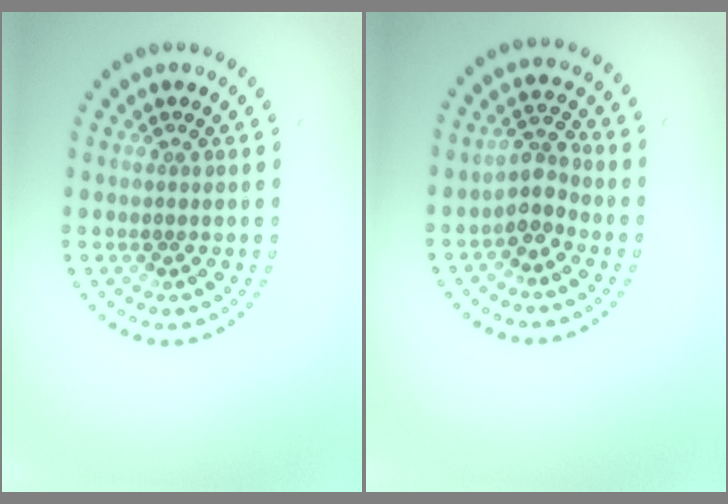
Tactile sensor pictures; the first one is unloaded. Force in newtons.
{"total": 2.5, "press": 2.1, "slide": 1.3}